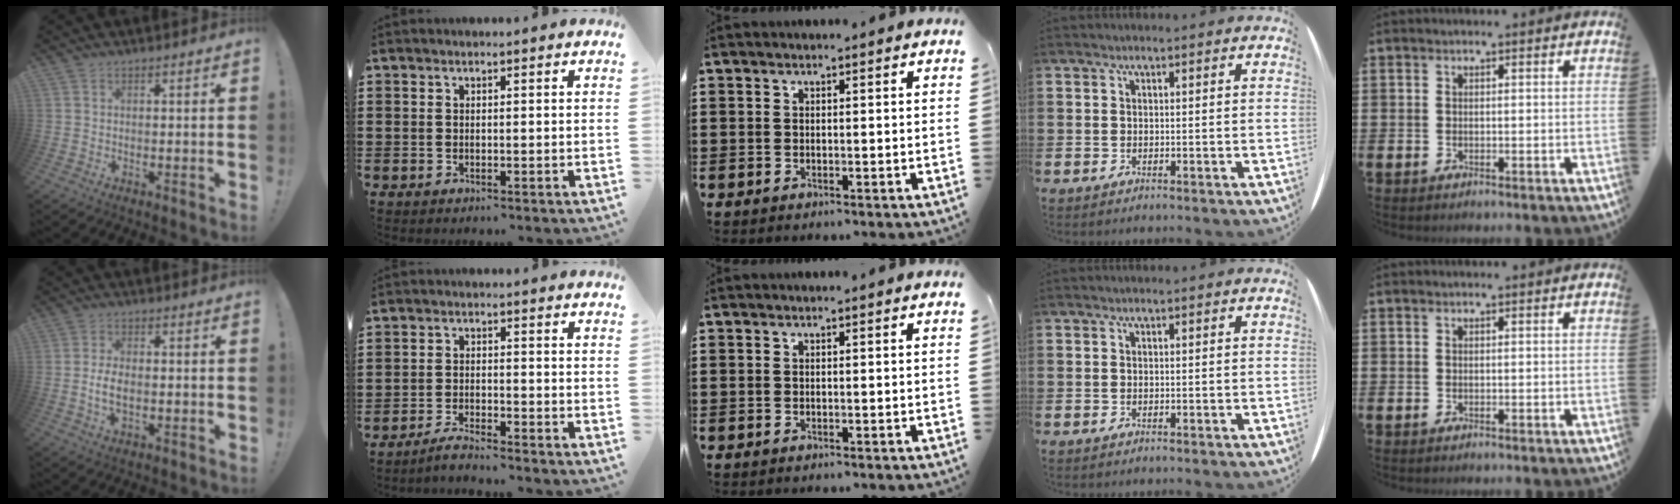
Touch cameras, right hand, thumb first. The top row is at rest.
{"thumb": {"total": 5.9, "force": [-1.1, 2.9, 5.0], "torque": [-0.092, -0.003, -0.021]}, "index": {"total": 2.9, "force": [-2.9, -0.2, 0.6], "torque": [-0.011, 0.005, -0.058]}}